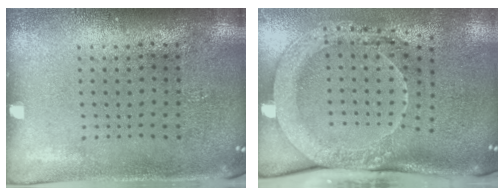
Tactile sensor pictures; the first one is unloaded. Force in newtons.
{"total": 2.1, "press": 2.0, "slide": 0.8}